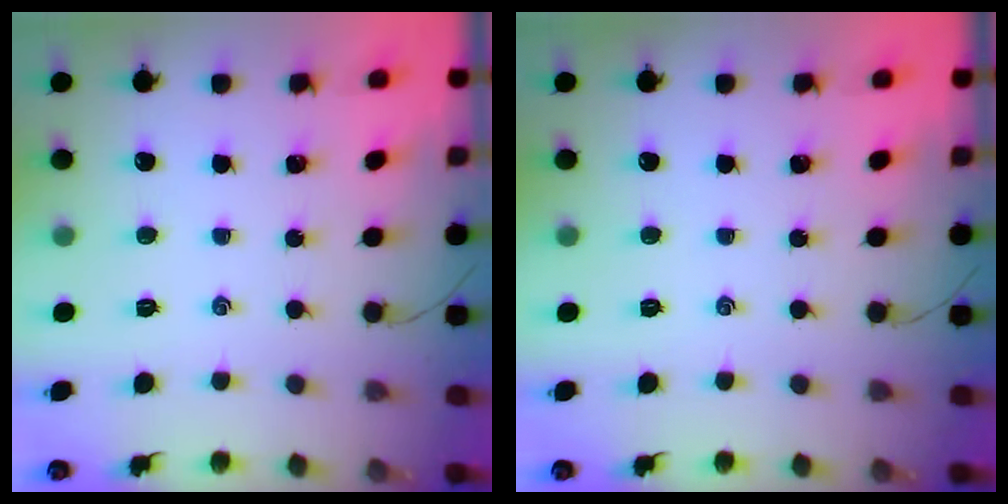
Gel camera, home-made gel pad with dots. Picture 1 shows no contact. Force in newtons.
{"total": 0.0}